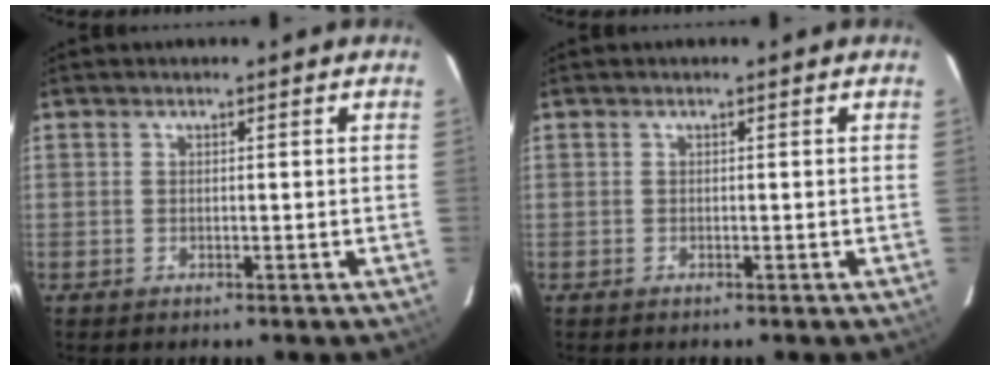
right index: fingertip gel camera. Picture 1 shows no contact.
{"total": 0.0}